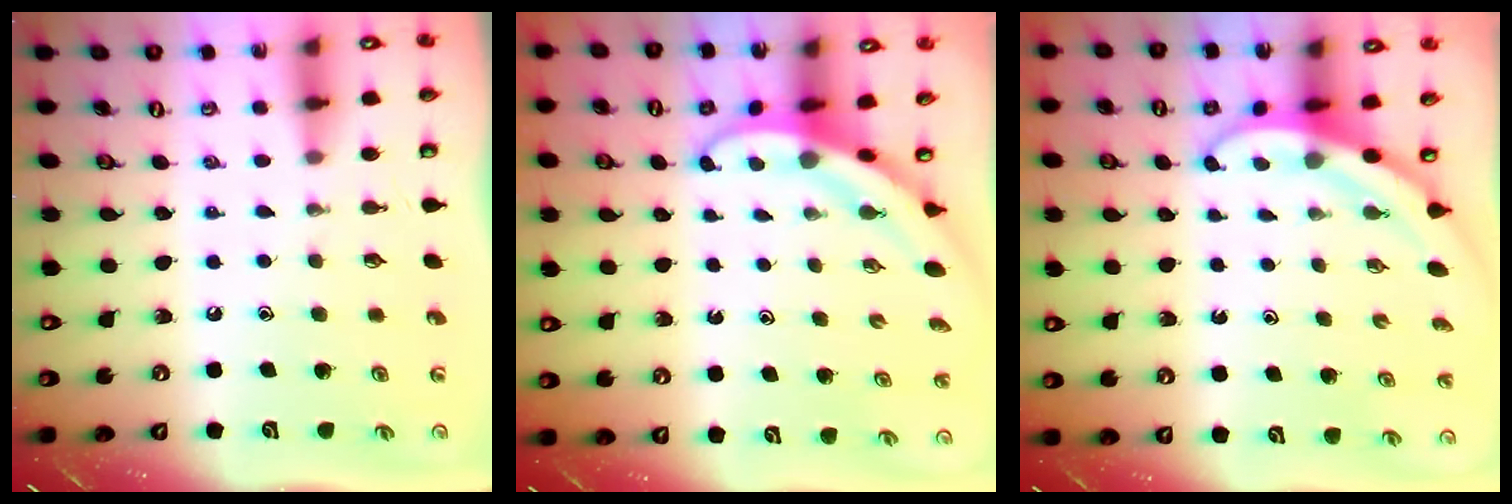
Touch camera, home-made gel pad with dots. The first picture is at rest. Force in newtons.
{"total": 3.8, "press": 3.8, "slide": 0.1}
{"total": 3.1, "press": 3.1, "slide": 0.1}